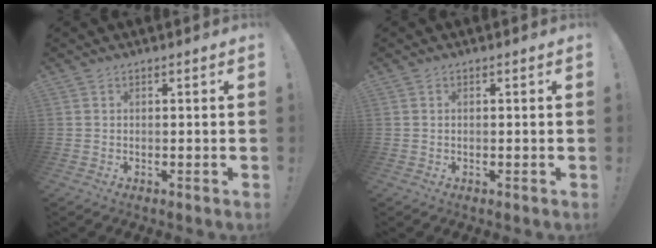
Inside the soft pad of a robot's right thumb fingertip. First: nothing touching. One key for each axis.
{"total": 0.0}